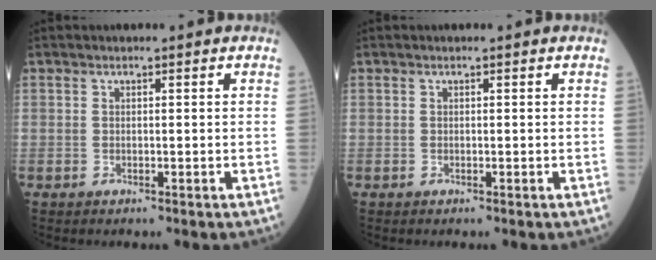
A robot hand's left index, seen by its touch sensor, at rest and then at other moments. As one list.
[{"total": 0.0}]